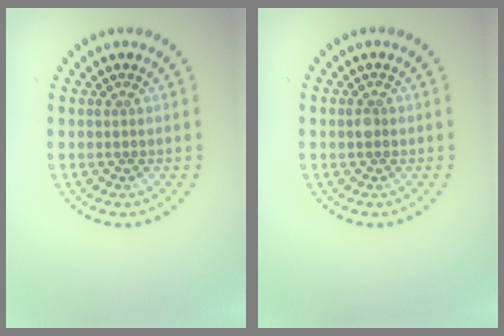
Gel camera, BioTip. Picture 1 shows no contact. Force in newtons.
{"total": 0.9, "press": 0.9, "slide": 0.0}